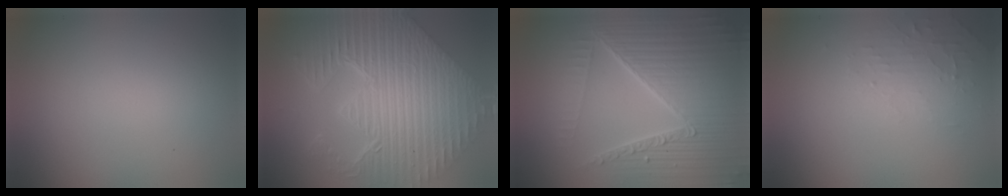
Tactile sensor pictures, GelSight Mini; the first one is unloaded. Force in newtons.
{"total": 11.5, "press": 7.7, "slide": 8.5}
{"total": 9.0, "press": 6.0, "slide": 6.8}
{"total": 2.0, "press": 1.9, "slide": 0.4}